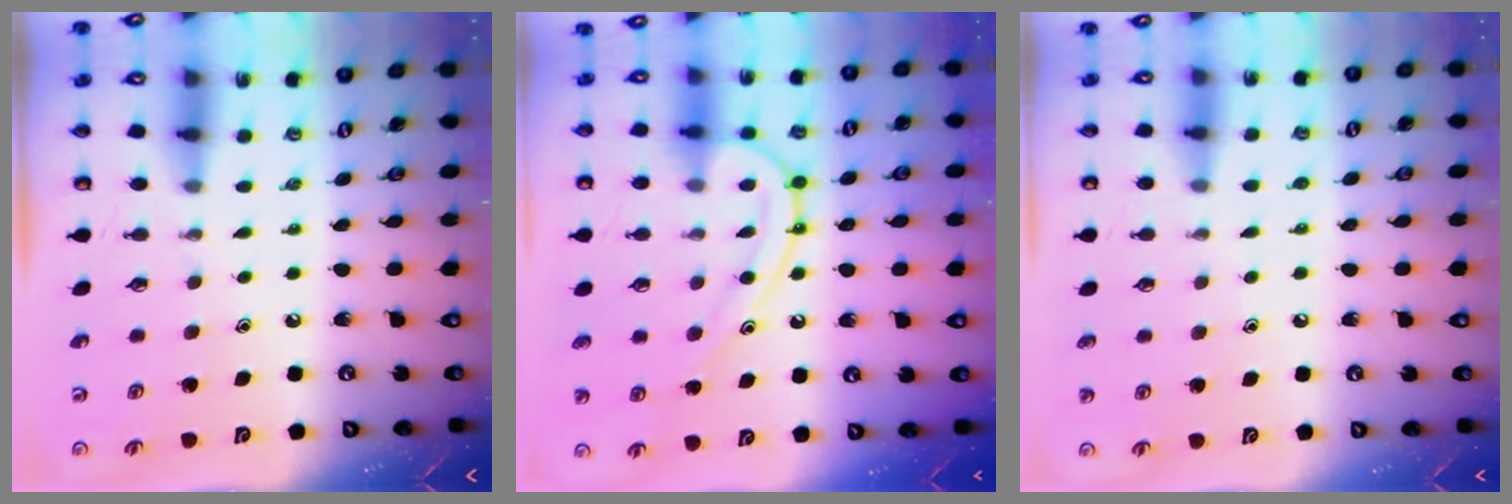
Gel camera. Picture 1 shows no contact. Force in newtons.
{"total": 13.4, "press": 13.4, "slide": 1.3}
{"total": 3.9, "press": 3.7, "slide": 0.9}